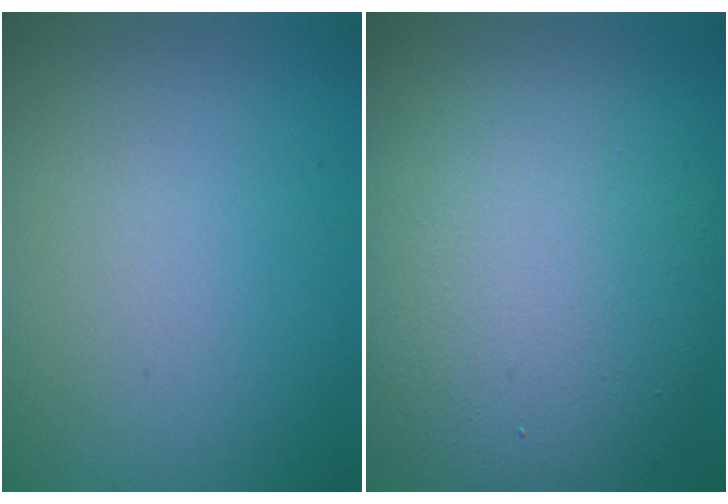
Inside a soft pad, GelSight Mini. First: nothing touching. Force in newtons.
{"total": 13.1, "press": 13.1, "slide": 1.0}